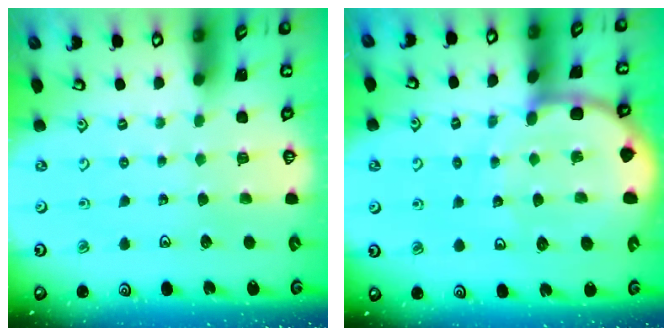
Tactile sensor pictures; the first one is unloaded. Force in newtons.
{"total": 10.8, "press": 10.7, "slide": 1.3}